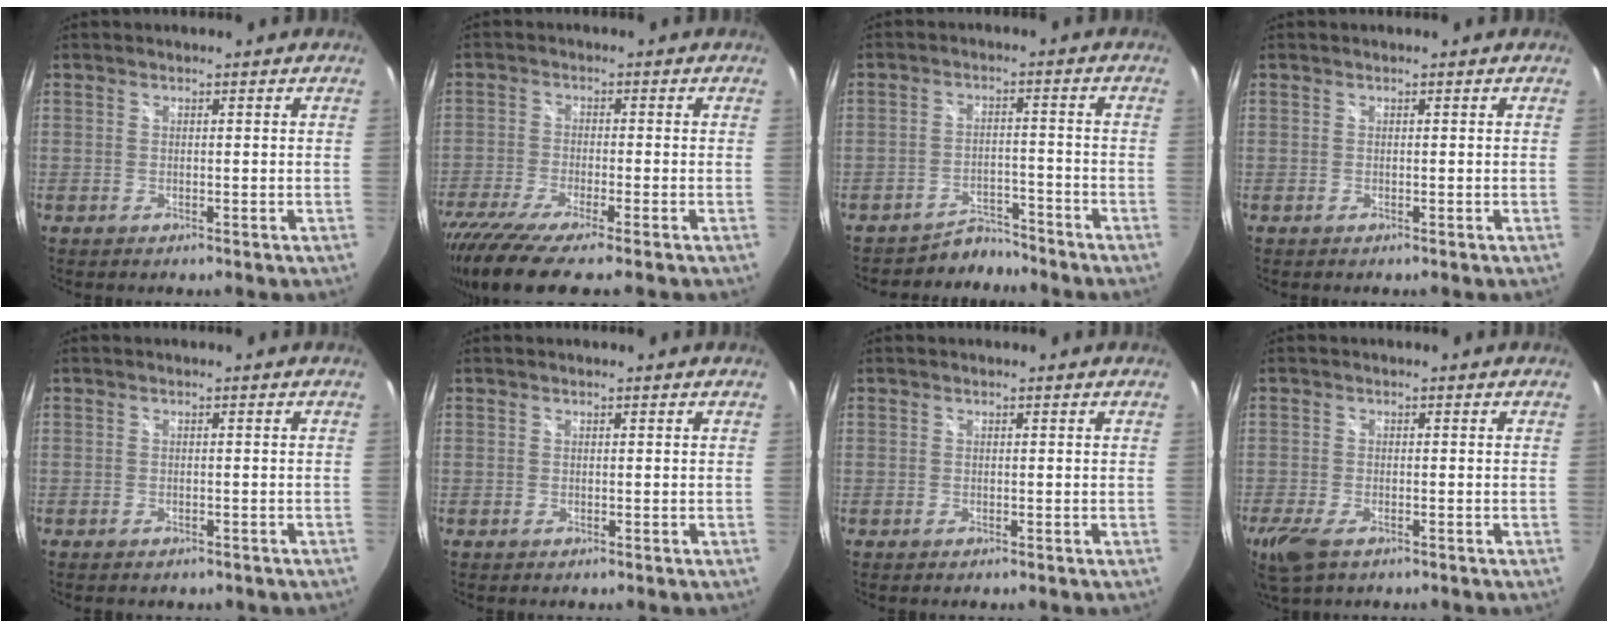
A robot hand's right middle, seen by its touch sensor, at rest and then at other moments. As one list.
[{"total": 12.6, "force": [-9.9, 0.9, 7.8], "torque": [-0.169, -0.055, -0.170]}, {"total": 5.1, "force": [-4.9, 1.2, -0.5], "torque": [0.004, 0.009, -0.079]}, {"total": 0.0}, {"total": 3.1, "force": [-2.4, 1.4, 1.3], "torque": [-0.026, -0.017, -0.030]}, {"total": 0.0}, {"total": 0.0}, {"total": 5.9, "force": [-3.8, 2.6, 3.8], "torque": [-0.097, -0.022, -0.070]}]